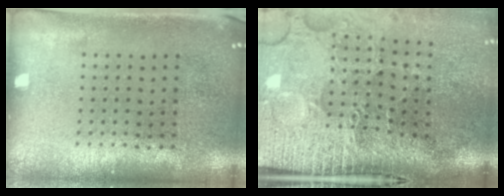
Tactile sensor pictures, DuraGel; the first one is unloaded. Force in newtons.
{"total": 5.0, "press": 4.1, "slide": 2.8}